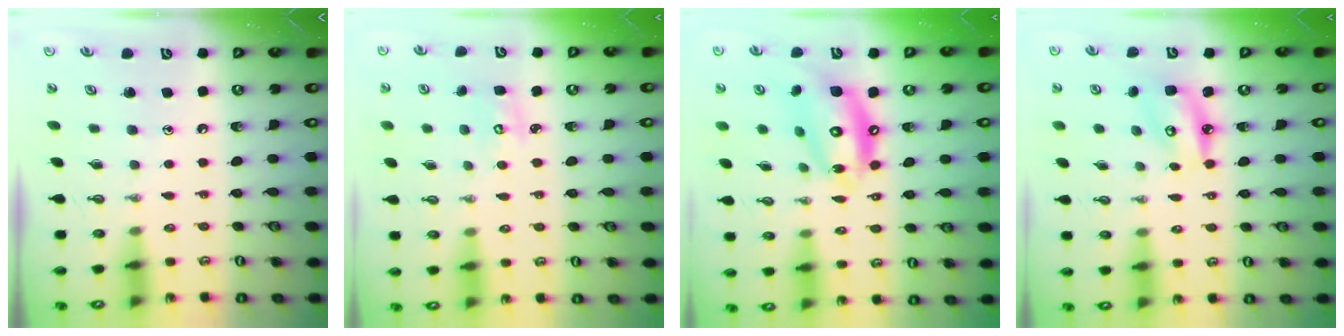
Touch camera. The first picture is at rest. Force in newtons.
{"total": 3.1, "press": 3.1, "slide": 0.2}
{"total": 13.6, "press": 13.6, "slide": 0.7}
{"total": 6.5, "press": 6.5, "slide": 0.5}